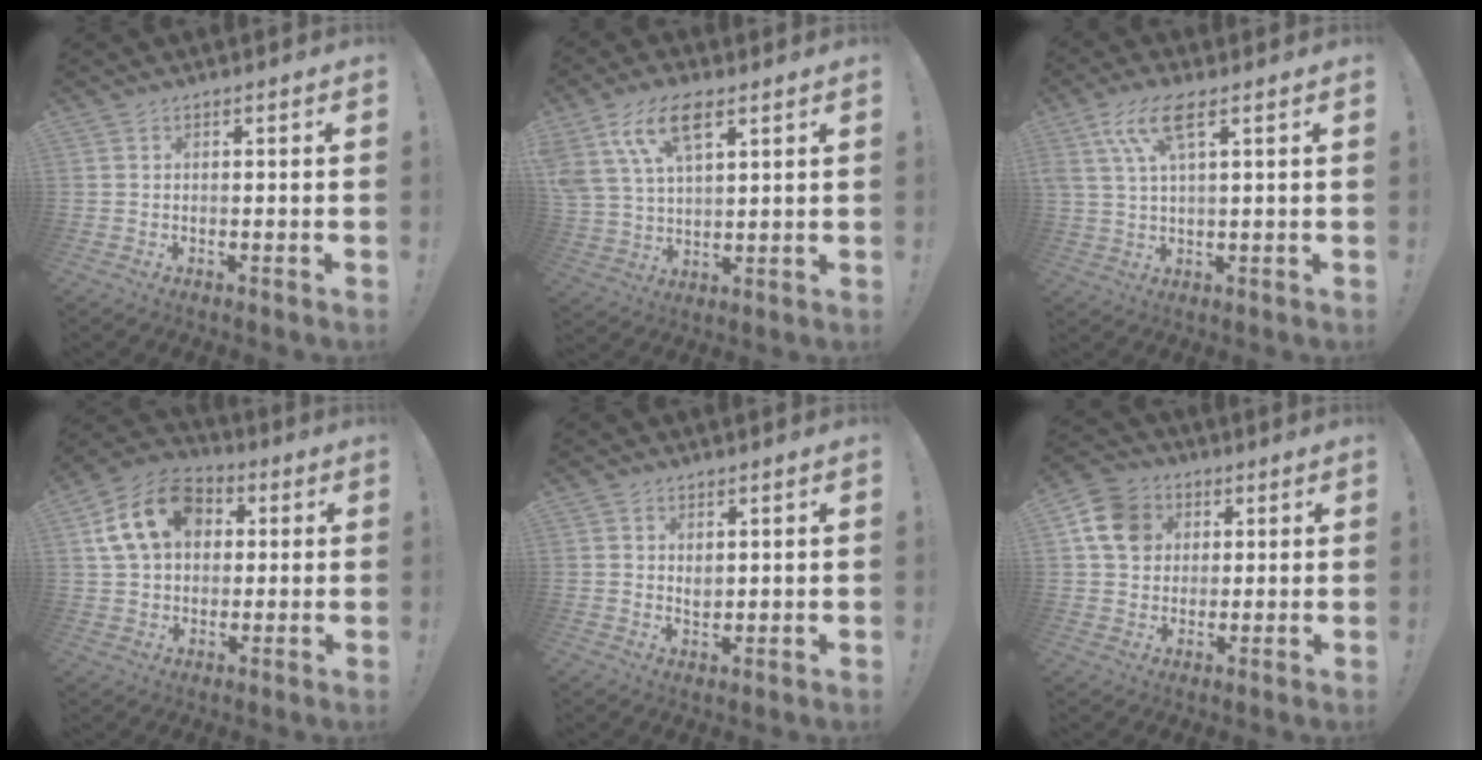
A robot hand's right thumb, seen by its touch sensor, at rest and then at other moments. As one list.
[{"total": 12.7, "force": [6.9, 6.3, 8.7], "torque": [-0.175, -0.012, 0.130]}, {"total": 9.1, "force": [4.4, 2.5, 7.6], "torque": [-0.152, -0.002, 0.086]}, {"total": 16.7, "force": [5.0, 12.2, 10.2], "torque": [-0.158, -0.001, 0.098]}, {"total": 3.1, "force": [1.6, 2.4, 1.4], "torque": [-0.013, -0.009, 0.026]}, {"total": 12.6, "force": [3.9, 10.8, 5.3], "torque": [-0.063, -0.007, 0.079]}]